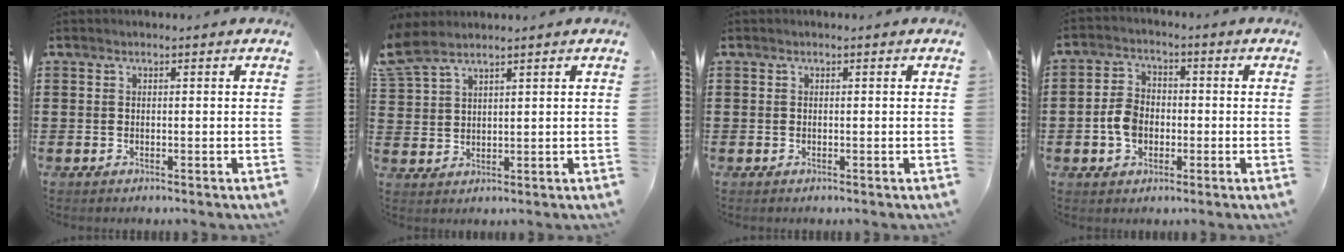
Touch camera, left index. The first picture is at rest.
{"total": 4.0, "force": [3.3, 1.5, 1.9], "torque": [-0.050, -0.003, 0.060]}
{"total": 0.0}
{"total": 5.3, "force": [-1.3, 3.8, 3.4], "torque": [-0.085, 0.003, -0.029]}